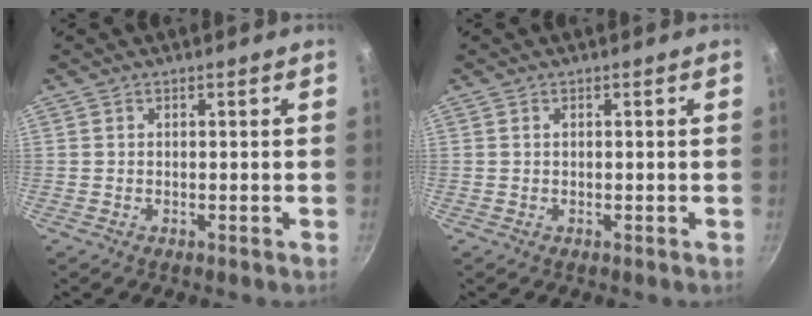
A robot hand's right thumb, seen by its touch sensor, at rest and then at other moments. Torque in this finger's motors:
{"motor_torque": [-0.34, 0.58, 0.32, 0.17, 0.02]}